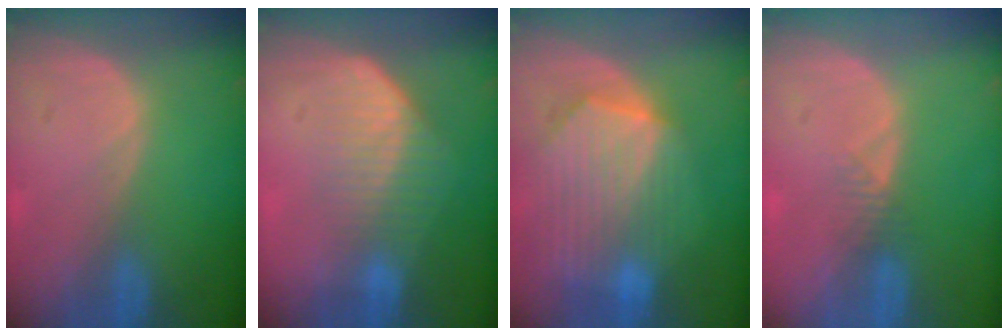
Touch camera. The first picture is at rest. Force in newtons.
{"total": 7.5, "press": 6.2, "slide": 4.1}
{"total": 10.3, "press": 9.0, "slide": 5.2}
{"total": 1.6, "press": 1.4, "slide": 0.9}